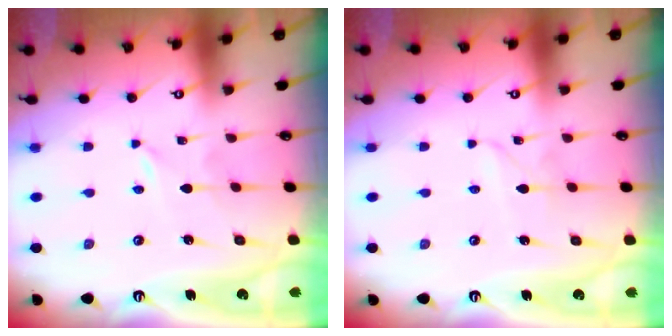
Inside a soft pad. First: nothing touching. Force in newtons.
{"total": 1.6, "press": 1.5, "slide": 0.2}